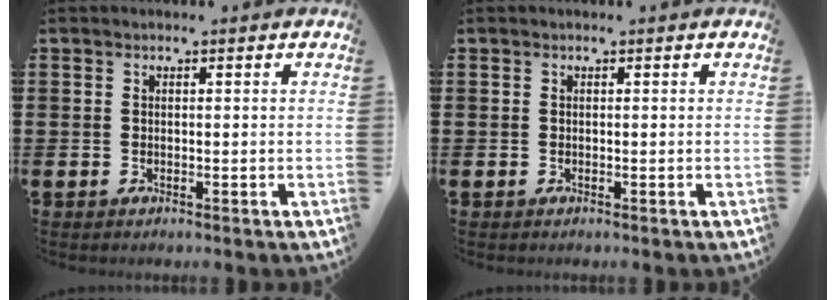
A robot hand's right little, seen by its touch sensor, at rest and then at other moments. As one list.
[{"total": 0.0}]